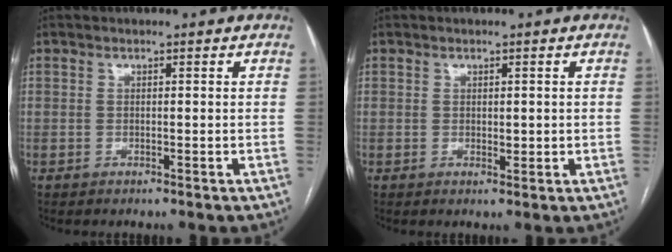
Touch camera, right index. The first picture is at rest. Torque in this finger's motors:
{"motor_torque": [0.39, 0.44, -0.01, 0.03]}